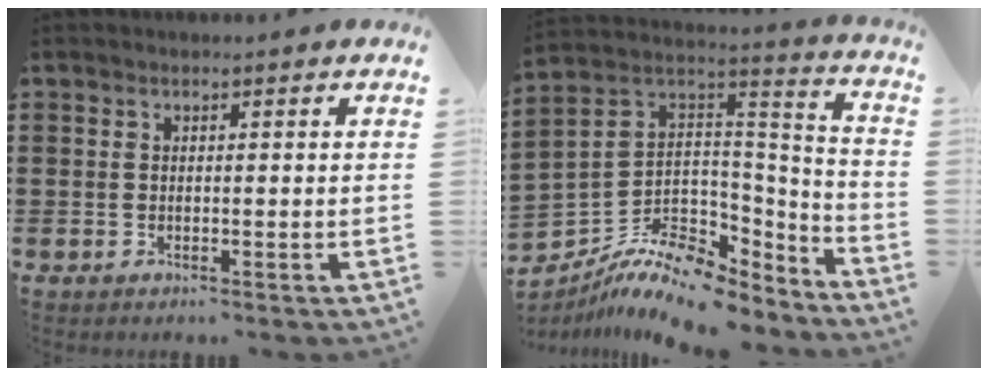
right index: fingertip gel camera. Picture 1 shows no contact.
{"total": 9.6, "force": [-7.2, 4.4, 4.5], "torque": [-0.101, -0.002, -0.136]}